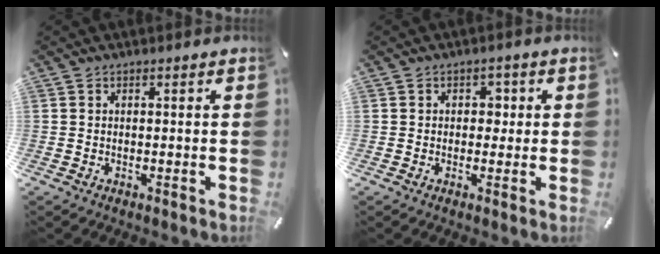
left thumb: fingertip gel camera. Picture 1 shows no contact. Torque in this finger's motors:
{"motor_torque": [0.14, 0.40, 0.03, -0.32, 0.00]}